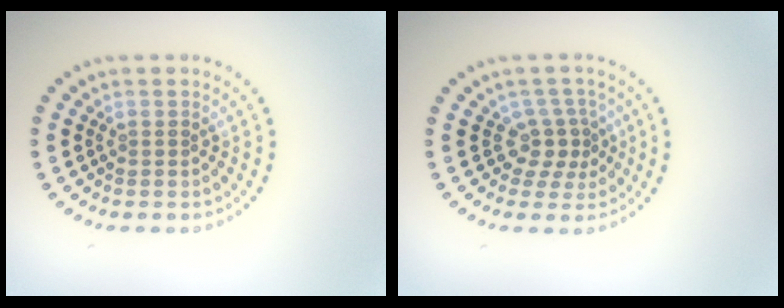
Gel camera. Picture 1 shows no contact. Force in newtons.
{"total": 2.5, "press": 1.7, "slide": 1.9}